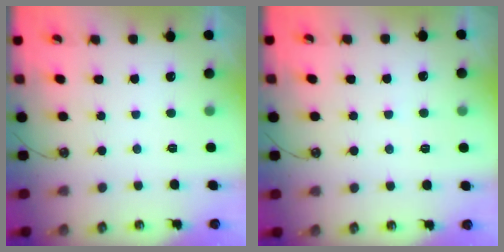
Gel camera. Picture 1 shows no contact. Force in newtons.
{"total": 3.6, "press": 3.6, "slide": 0.1}